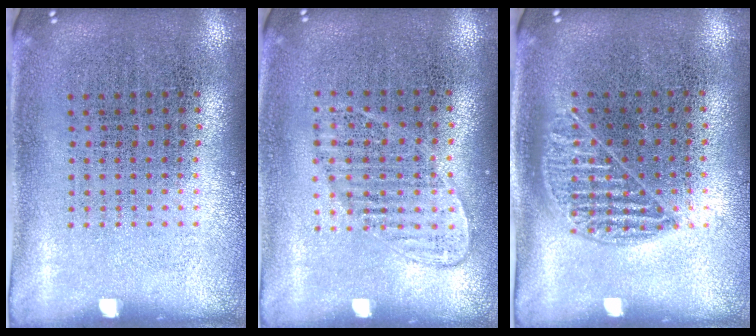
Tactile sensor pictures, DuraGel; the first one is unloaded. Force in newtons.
{"total": 1.1, "press": 1.0, "slide": 0.5}
{"total": 1.0, "press": 0.8, "slide": 0.6}